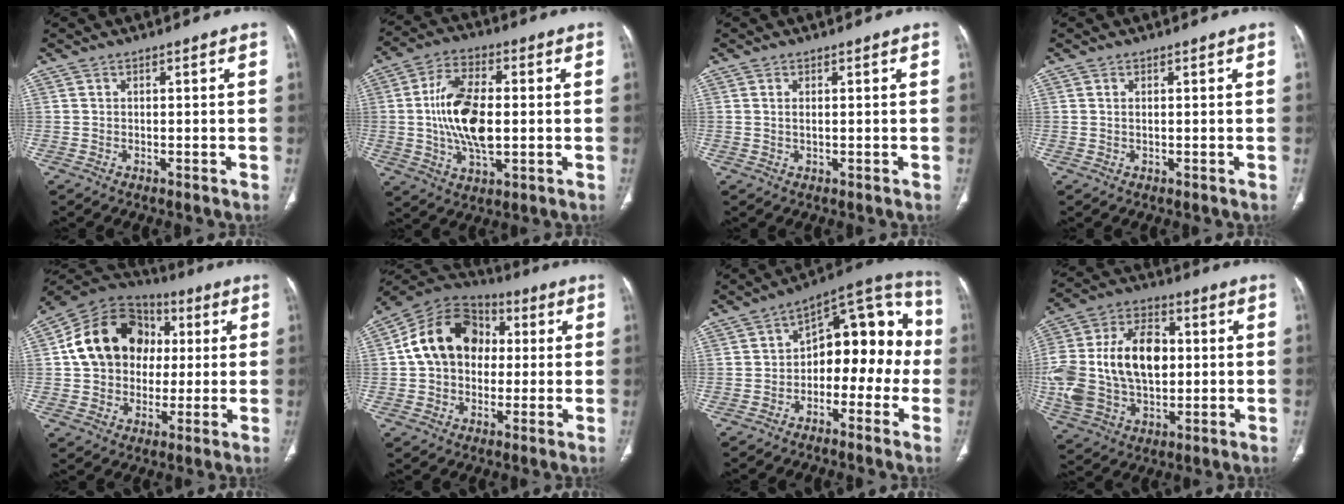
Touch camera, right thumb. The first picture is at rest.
{"total": 14.4, "force": [0.0, 7.3, 12.5], "torque": [-0.234, 0.005, 0.000]}
{"total": 1.0, "force": [0.2, 0.4, 0.9], "torque": [-0.023, 0.000, 0.007]}
{"total": 0.5, "force": [0.2, 0.2, 0.5], "torque": [-0.015, 0.000, 0.004]}
{"total": 18.4, "force": [2.3, 15.1, 10.3], "torque": [-0.147, 0.025, 0.036]}
{"total": 16.4, "force": [1.7, 12.8, 10.0], "torque": [-0.142, 0.032, 0.021]}
{"total": 16.2, "force": [-1.6, 9.8, 12.8], "torque": [-0.115, 0.060, -0.038]}
{"total": 24.6, "force": [1.1, 16.2, 18.5], "torque": [-0.390, 0.015, 0.031]}